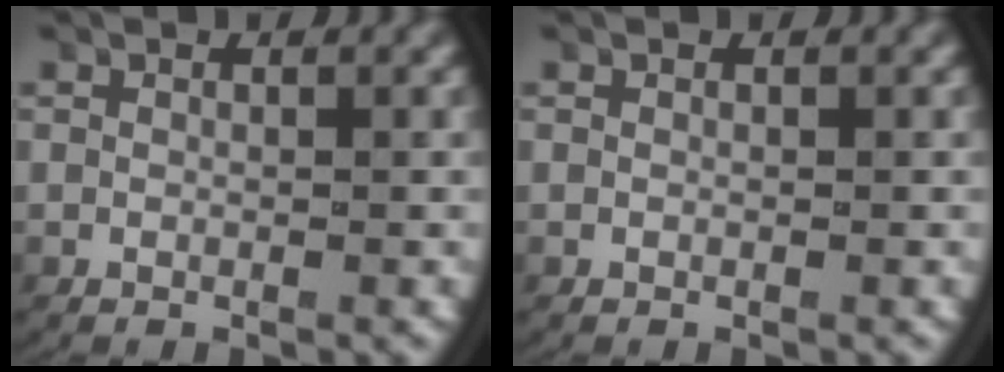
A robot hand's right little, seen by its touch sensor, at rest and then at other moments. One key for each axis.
{"total": 0.0}